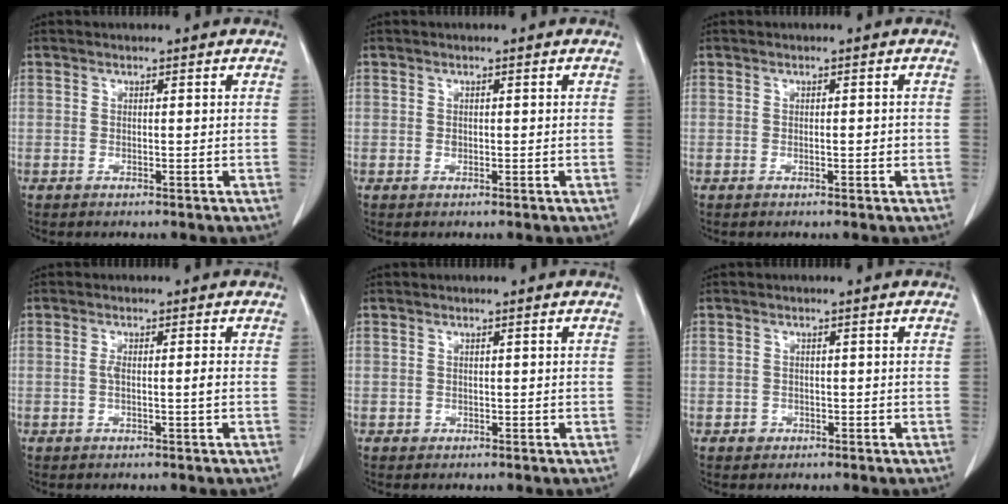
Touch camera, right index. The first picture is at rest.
{"total": 0.5, "force": [-0.1, 0.4, 0.3], "torque": [-0.006, 0.001, -0.002]}
{"total": 0.8, "force": [-0.2, 0.3, 0.8], "torque": [-0.012, 0.001, -0.001]}
{"total": 2.1, "force": [-0.3, 0.1, 2.1], "torque": [-0.040, 0.000, -0.006]}
{"total": 0.6, "force": [-0.1, 0.6, -0.1], "torque": [0.001, 0.005, -0.002]}
{"total": 1.2, "force": [-0.5, 1.1, 0.0], "torque": [0.003, 0.006, -0.007]}